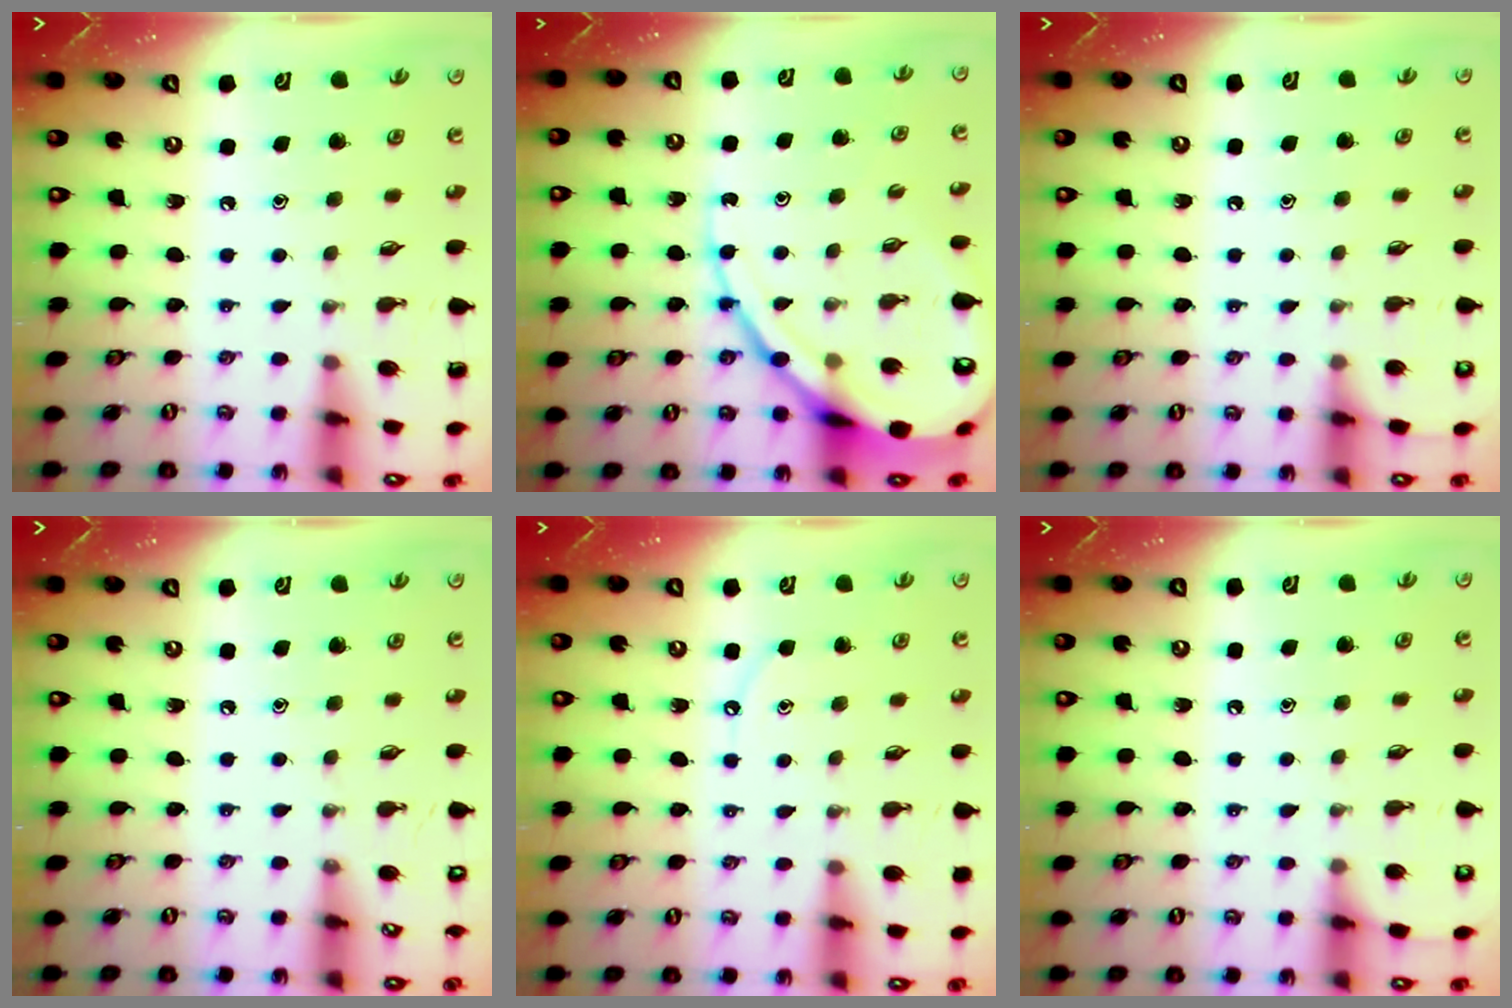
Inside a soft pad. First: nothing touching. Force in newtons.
{"total": 16.2, "press": 16.2, "slide": 1.3}
{"total": 3.6, "press": 3.6, "slide": 0.4}
{"total": 0.0}
{"total": 4.0, "press": 4.0, "slide": 0.6}
{"total": 3.6, "press": 3.6, "slide": 0.4}